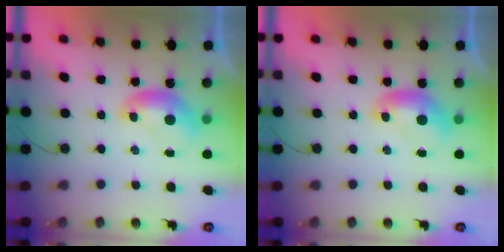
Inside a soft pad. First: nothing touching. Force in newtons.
{"total": 0.0}